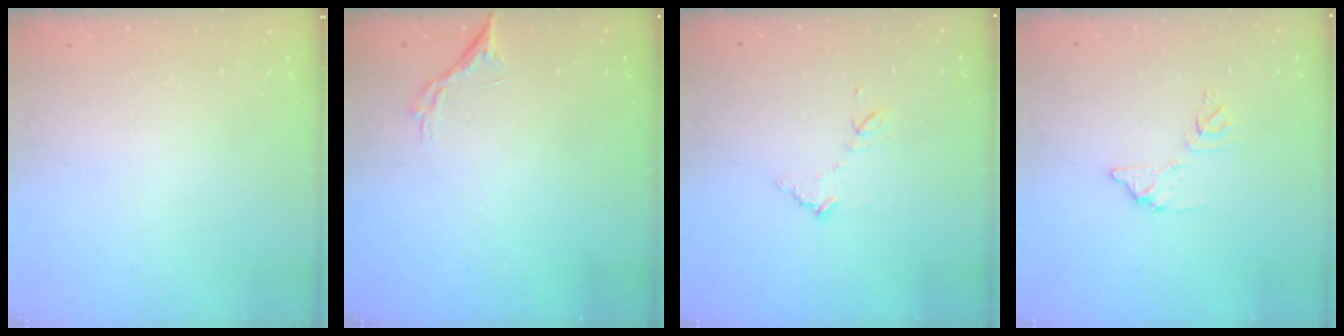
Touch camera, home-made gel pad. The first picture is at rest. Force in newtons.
{"total": 6.8, "press": 6.8, "slide": 0.4}
{"total": 7.6, "press": 7.6, "slide": 0.4}
{"total": 8.7, "press": 8.6, "slide": 0.3}